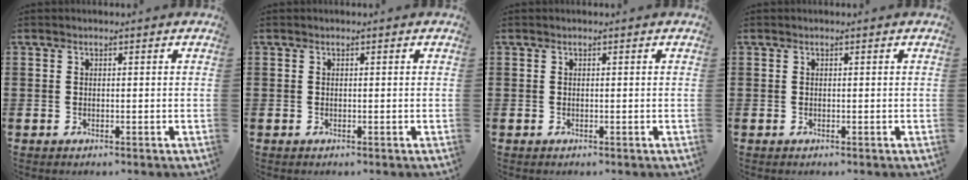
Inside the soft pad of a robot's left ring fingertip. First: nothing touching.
{"total": 0.0}
{"total": 0.0}
{"total": 0.0}